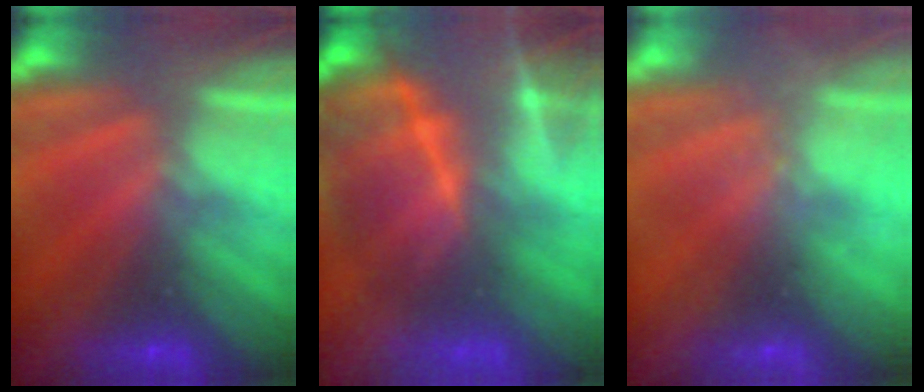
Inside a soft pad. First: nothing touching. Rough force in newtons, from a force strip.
{"total": 9.7}
{"total": 2.3}